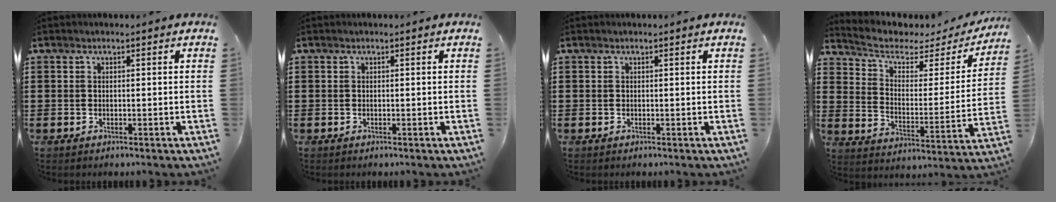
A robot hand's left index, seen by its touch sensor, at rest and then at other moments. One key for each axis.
{"total": 0.0}
{"total": 0.0}
{"total": 4.5, "fx": 3.0, "fy": 2.3, "fz": 2.6, "tx": -0.070, "ty": -0.015, "tz": 0.044}